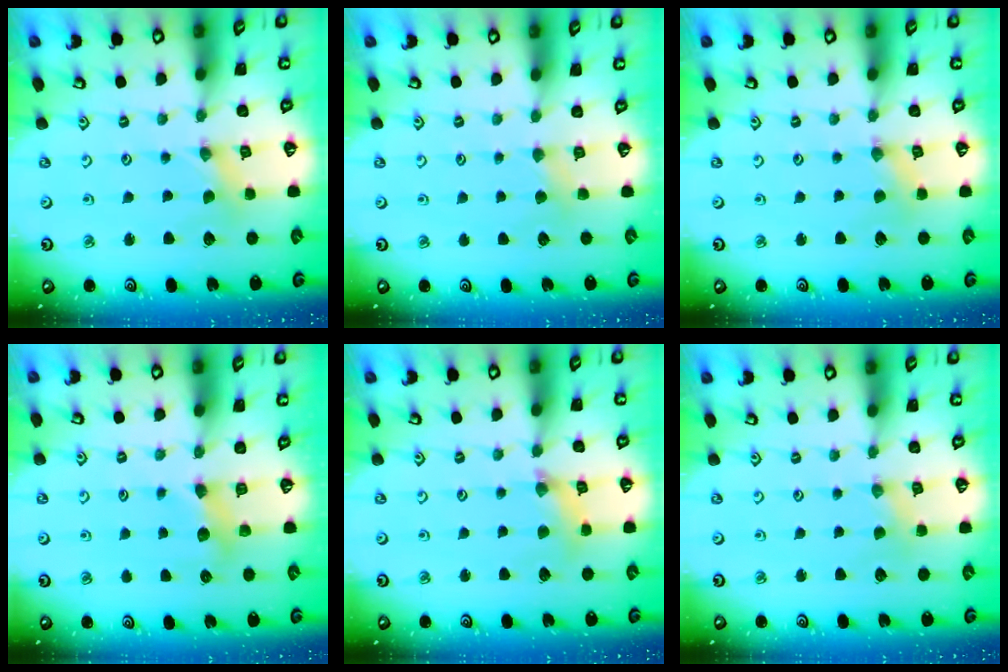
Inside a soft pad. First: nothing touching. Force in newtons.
{"total": 2.8, "press": 2.8, "slide": 0.6}
{"total": 1.3, "press": 1.3, "slide": 0.3}
{"total": 5.2, "press": 5.1, "slide": 0.6}
{"total": 5.3, "press": 5.3, "slide": 0.5}
{"total": 1.6, "press": 1.6, "slide": 0.3}